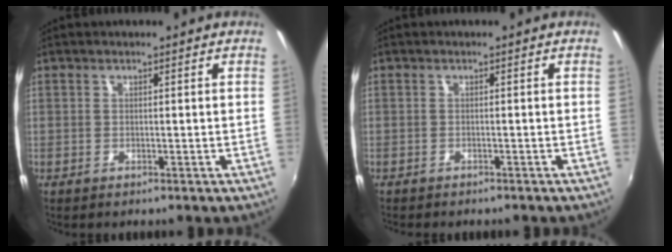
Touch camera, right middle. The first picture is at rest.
{"total": 1.9, "force": [-1.7, 0.5, 0.5], "torque": [-0.017, -0.011, -0.026]}